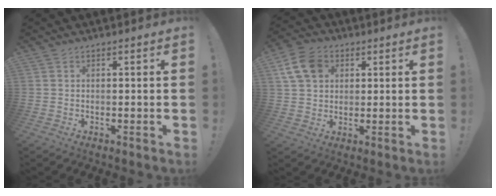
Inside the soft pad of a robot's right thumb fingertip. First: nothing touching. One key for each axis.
{"total": 10.9, "fx": 4.2, "fy": 8.2, "fz": 5.9, "tx": -0.107, "ty": -0.002, "tz": 0.087}